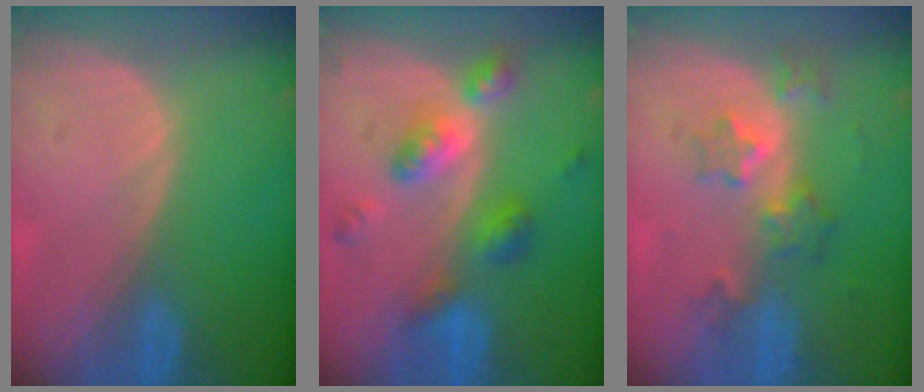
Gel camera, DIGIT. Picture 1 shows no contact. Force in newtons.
{"total": 7.4, "press": 7.4, "slide": 0.5}
{"total": 6.1, "press": 5.4, "slide": 2.8}